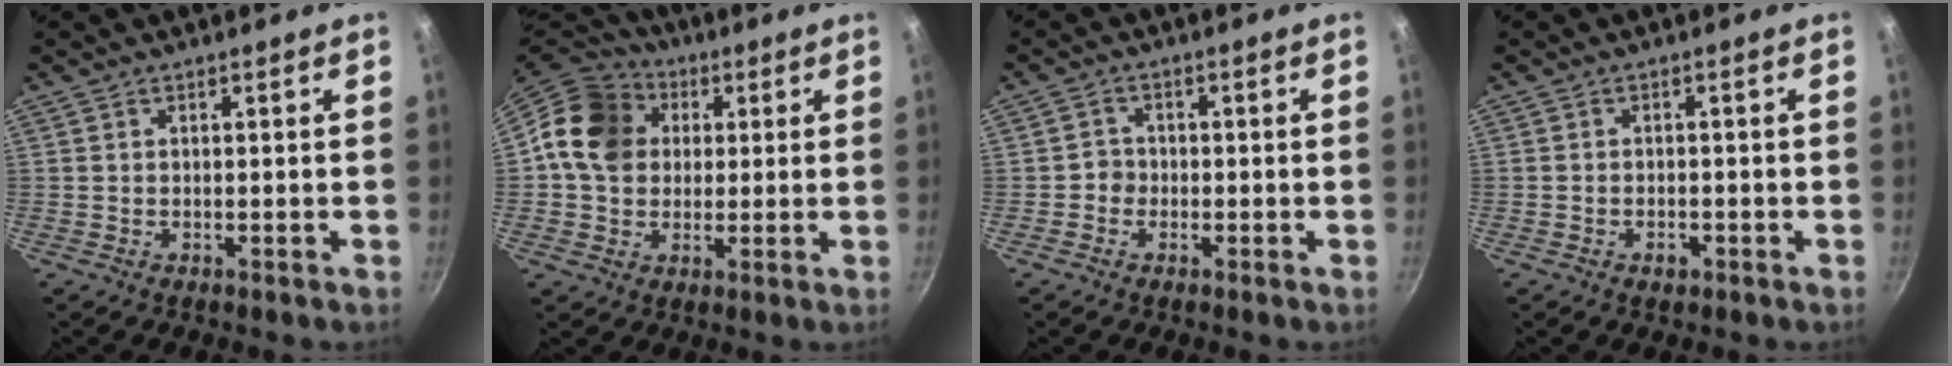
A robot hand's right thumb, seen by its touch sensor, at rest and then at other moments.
{"total": 14.1, "force": [2.6, 11.8, 7.4], "torque": [-0.108, 0.016, 0.027]}
{"total": 2.3, "force": [-0.8, 2.1, 0.6], "torque": [0.007, 0.008, -0.017]}
{"total": 1.8, "force": [-1.0, 1.1, 1.0], "torque": [-0.018, 0.007, -0.015]}